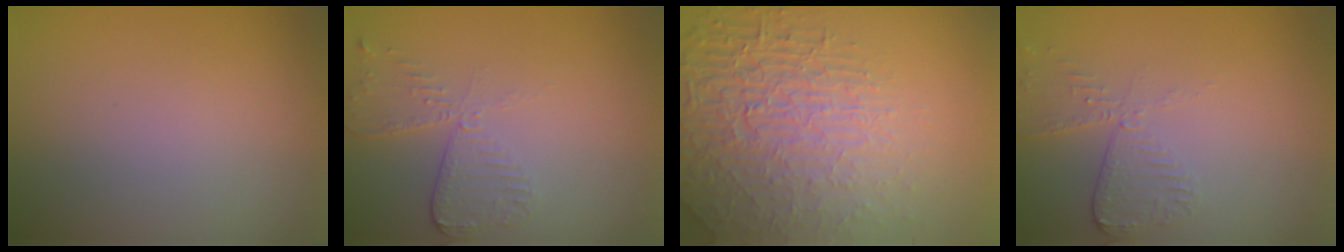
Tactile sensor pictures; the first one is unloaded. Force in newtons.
{"total": 2.9, "press": 2.6, "slide": 1.4}
{"total": 5.9, "press": 5.0, "slide": 3.0}
{"total": 2.7, "press": 2.4, "slide": 1.2}